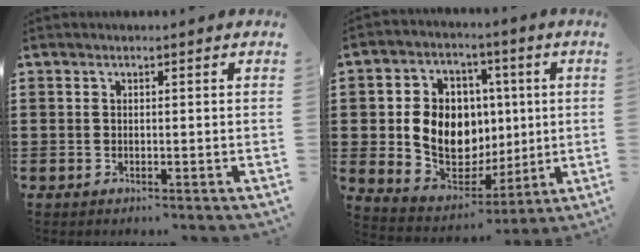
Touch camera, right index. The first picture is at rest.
{"total": 11.0, "force": [0.6, 9.0, 6.2], "torque": [-0.125, 0.006, 0.015]}